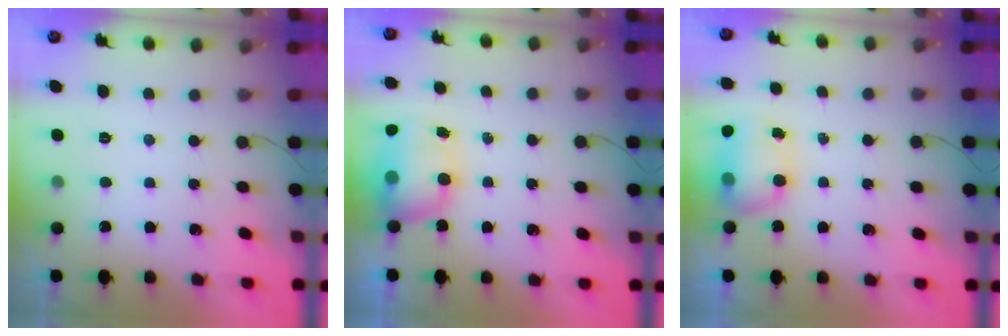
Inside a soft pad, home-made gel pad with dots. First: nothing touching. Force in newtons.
{"total": 8.2, "press": 7.9, "slide": 2.0}
{"total": 7.1, "press": 7.1, "slide": 0.7}